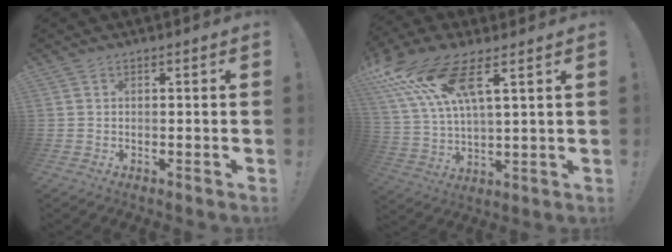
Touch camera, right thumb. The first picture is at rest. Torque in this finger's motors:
{"motor_torque": [0.99, 4.02, 2.05, 0.72, 0.57]}